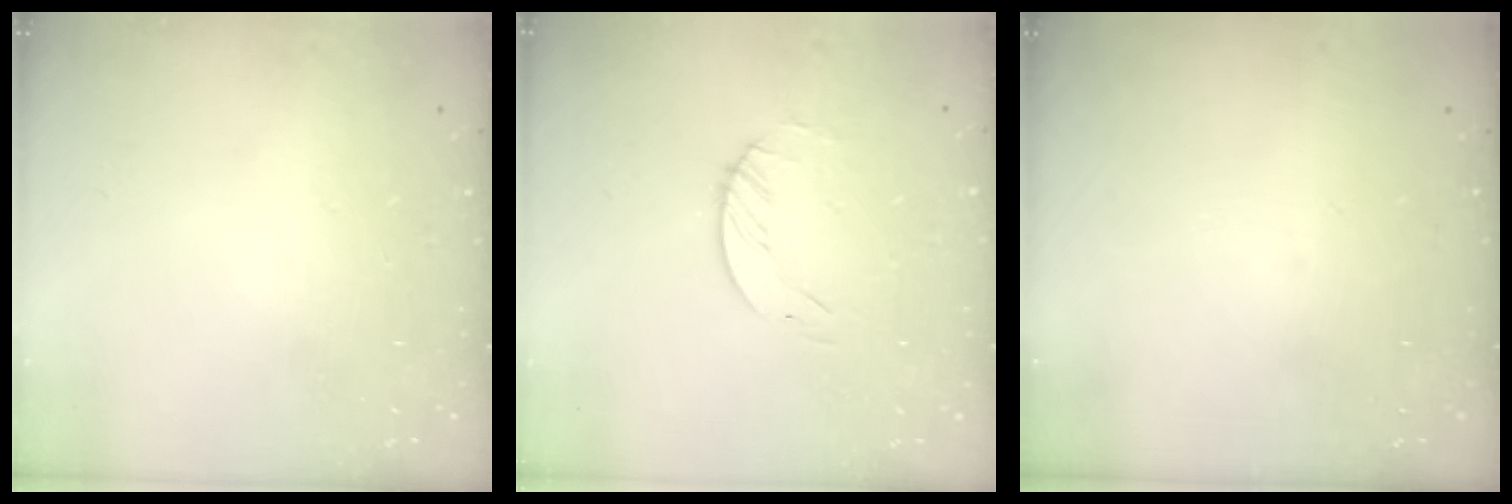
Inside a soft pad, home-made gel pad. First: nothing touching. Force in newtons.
{"total": 1.6, "press": 1.6, "slide": 0.2}
{"total": 0.0}